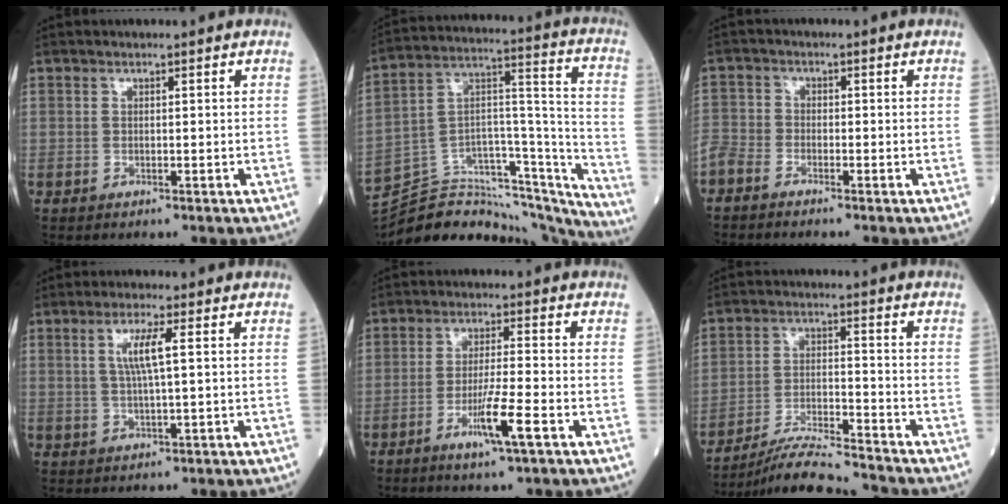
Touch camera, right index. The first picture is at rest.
{"total": 29.1, "force": [-27.2, 5.6, 8.4], "torque": [-0.104, 0.035, -0.402]}
{"total": 4.3, "force": [-3.7, 1.8, 1.1], "torque": [-0.023, -0.004, -0.084]}
{"total": 4.7, "force": [1.2, 0.0, 4.5], "torque": [-0.090, 0.002, 0.024]}
{"total": 6.8, "force": [-3.1, -0.2, 6.0], "torque": [-0.109, -0.011, -0.057]}
{"total": 9.9, "force": [-9.3, -0.8, 3.0], "torque": [-0.054, -0.007, -0.169]}